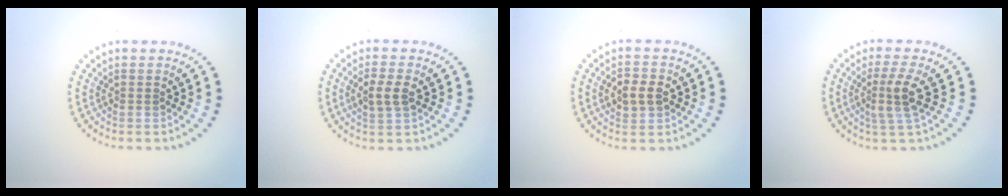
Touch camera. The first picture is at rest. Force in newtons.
{"total": 2.3, "press": 2.3, "slide": 0.5}
{"total": 2.7, "press": 2.7, "slide": 0.1}
{"total": 3.0, "press": 2.5, "slide": 1.6}